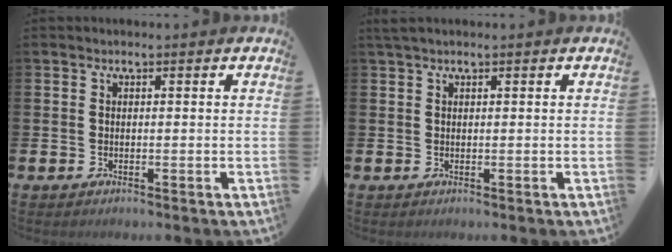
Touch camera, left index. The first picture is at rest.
{"total": 1.2, "force": [0.9, 0.1, 0.8], "torque": [-0.019, 0.005, 0.016]}